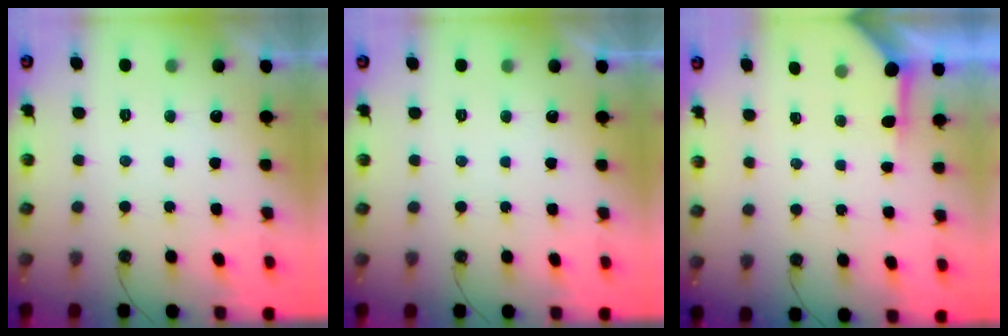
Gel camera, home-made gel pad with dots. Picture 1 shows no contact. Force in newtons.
{"total": 0.0}
{"total": 3.9, "press": 3.8, "slide": 0.4}